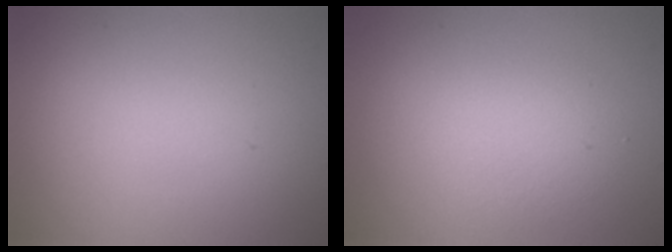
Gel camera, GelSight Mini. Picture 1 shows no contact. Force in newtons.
{"total": 2.2, "press": 2.2, "slide": 0.3}